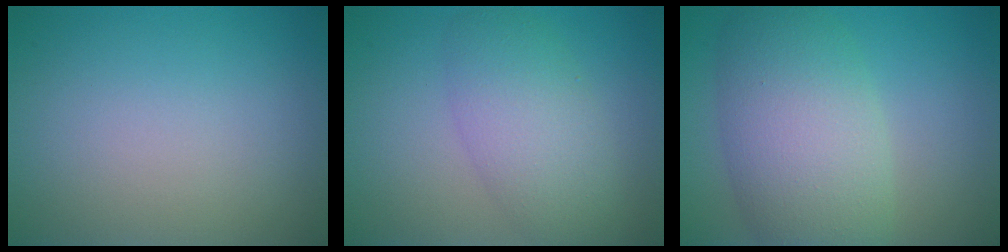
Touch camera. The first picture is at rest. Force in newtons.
{"total": 4.9, "press": 4.9, "slide": 0.2}
{"total": 8.4, "press": 8.4, "slide": 0.3}